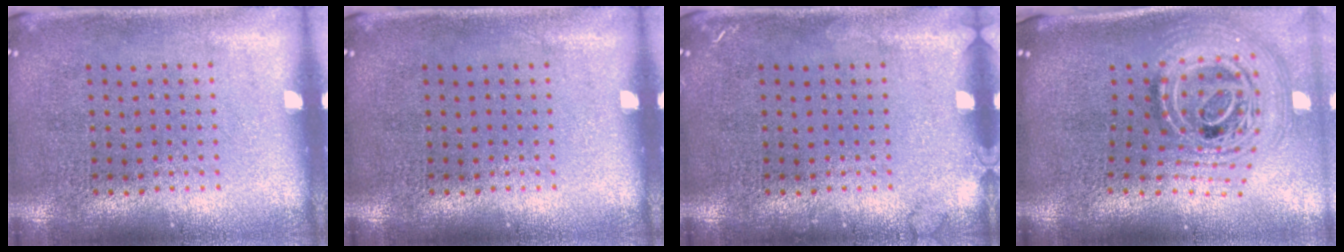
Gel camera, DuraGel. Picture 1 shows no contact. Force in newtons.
{"total": 0.0}
{"total": 0.8, "press": 0.8, "slide": 0.1}
{"total": 2.7, "press": 1.9, "slide": 2.0}